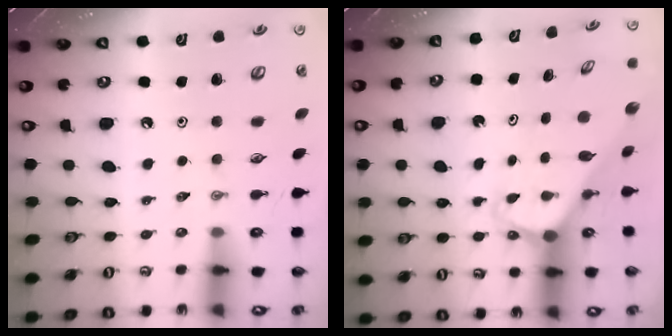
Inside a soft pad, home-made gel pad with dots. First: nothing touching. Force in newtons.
{"total": 2.2, "press": 2.2, "slide": 0.1}